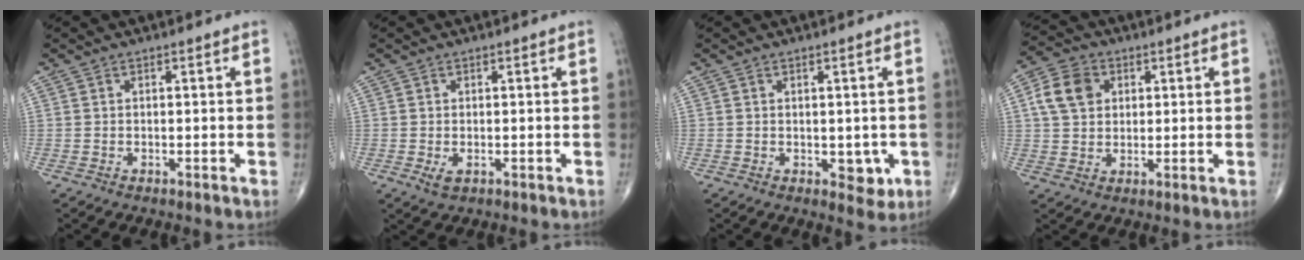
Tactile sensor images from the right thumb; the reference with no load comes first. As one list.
[{"total": 2.0, "force": [-0.5, 1.2, 1.5], "torque": [-0.027, -0.005, -0.007]}, {"total": 3.7, "force": [-0.5, 2.4, 2.8], "torque": [-0.011, -0.004, -0.001]}, {"total": 8.4, "force": [2.3, 6.5, 4.8], "torque": [-0.075, 0.004, 0.038]}]